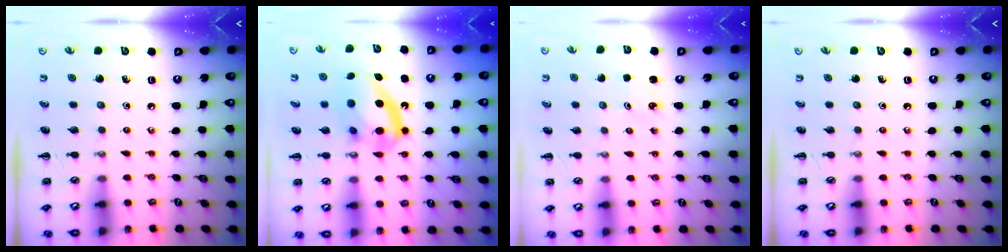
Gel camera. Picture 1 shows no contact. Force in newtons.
{"total": 15.5, "press": 15.1, "slide": 3.5}
{"total": 1.8, "press": 1.7, "slide": 0.5}
{"total": 0.0}